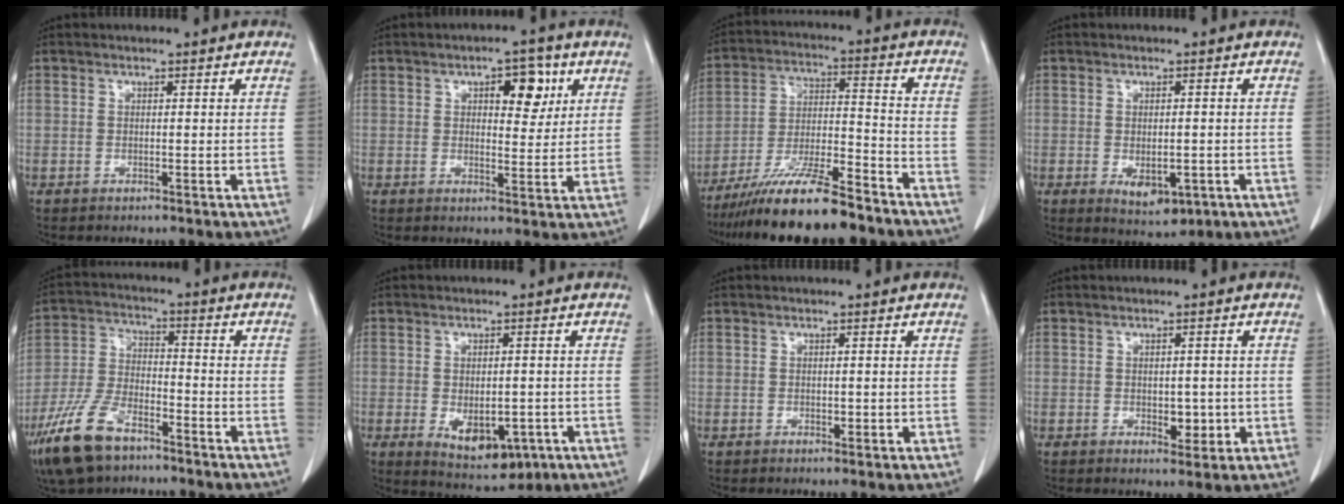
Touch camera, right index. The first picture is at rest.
{"total": 6.1, "force": [2.6, 2.7, 4.8], "torque": [-0.061, 0.008, 0.037]}
{"total": 16.0, "force": [-13.0, 1.6, 9.2], "torque": [-0.174, -0.018, -0.225]}
{"total": 5.7, "force": [-2.0, 2.7, 4.6], "torque": [-0.068, -0.010, -0.014]}
{"total": 11.6, "force": [-7.7, 4.6, 7.3], "torque": [-0.165, -0.013, -0.152]}
{"total": 9.6, "force": [-3.7, 5.0, 7.4], "torque": [-0.112, -0.010, -0.042]}
{"total": 1.0, "force": [-0.1, 0.7, 0.7], "torque": [-0.005, 0.002, 0.004]}
{"total": 3.2, "force": [-0.5, 2.0, 2.5], "torque": [-0.023, 0.002, 0.004]}